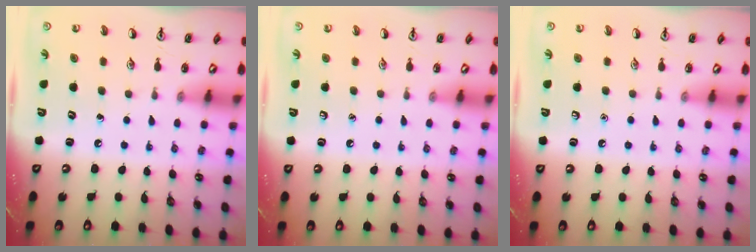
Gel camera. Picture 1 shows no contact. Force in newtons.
{"total": 0.0}
{"total": 0.0}